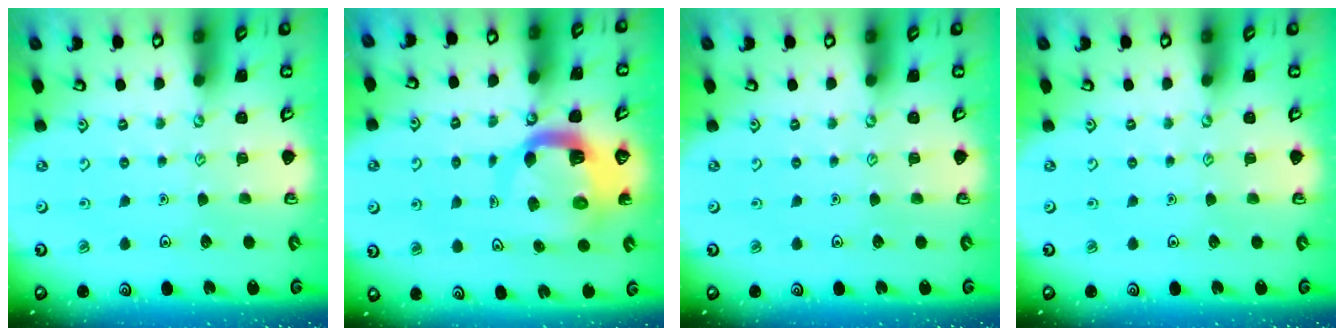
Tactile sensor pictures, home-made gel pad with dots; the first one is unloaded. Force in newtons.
{"total": 9.4, "press": 9.4, "slide": 1.3}
{"total": 0.0}
{"total": 0.0}